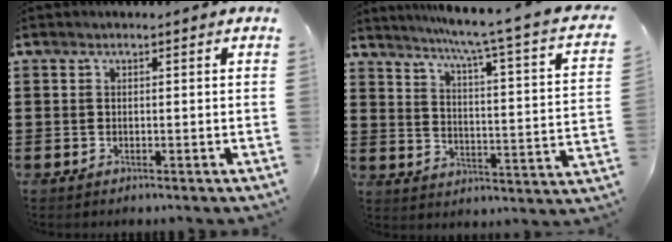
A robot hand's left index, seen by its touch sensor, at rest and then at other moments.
{"total": 5.3, "force": [3.8, -1.3, 3.5], "torque": [-0.082, -0.046, 0.050]}